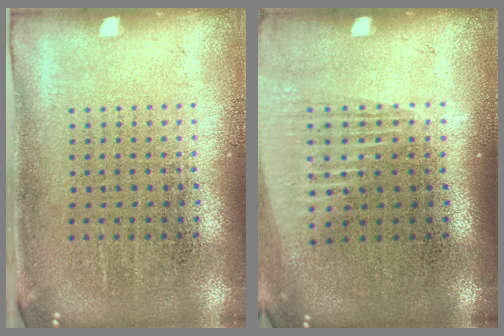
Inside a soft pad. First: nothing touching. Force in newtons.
{"total": 1.4, "press": 1.2, "slide": 0.7}